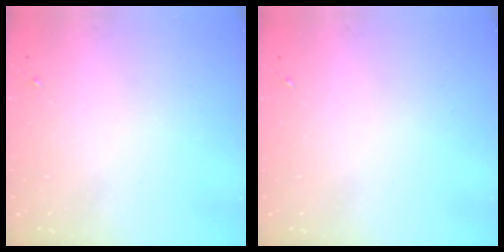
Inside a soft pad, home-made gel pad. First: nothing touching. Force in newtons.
{"total": 0.0}